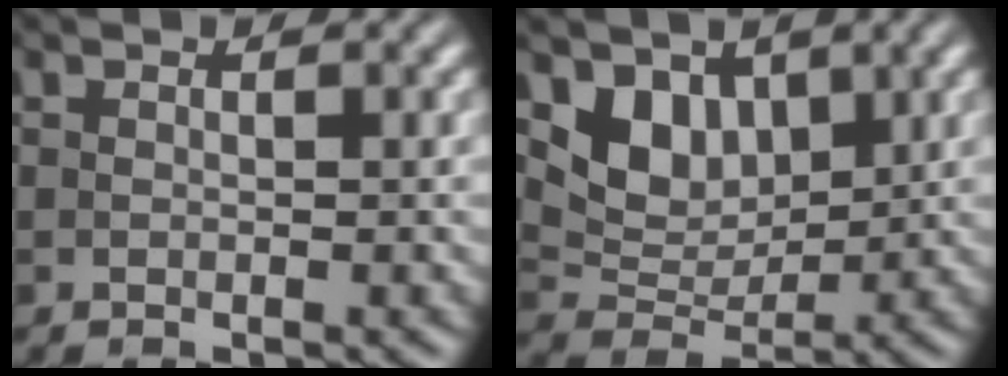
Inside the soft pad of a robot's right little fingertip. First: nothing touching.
{"total": 4.6, "force": [2.2, 3.2, 2.5], "torque": [-0.050, -0.016, 0.039]}